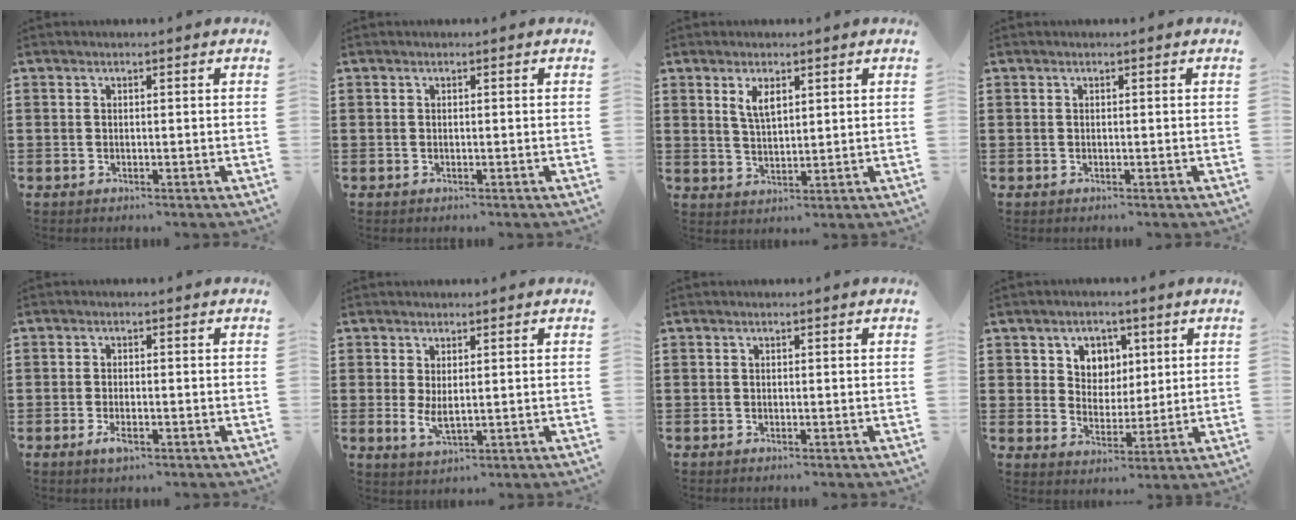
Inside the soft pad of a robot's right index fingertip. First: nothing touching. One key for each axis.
{"total": 0.0}
{"total": 3.5, "fx": 1.9, "fy": 1.5, "fz": 2.6, "tx": -0.056, "ty": 0.005, "tz": 0.033}
{"total": 0.0}
{"total": 2.2, "fx": -0.9, "fy": 0.8, "fz": 1.8, "tx": -0.039, "ty": -0.004, "tz": -0.019}
{"total": 2.9, "fx": 0.8, "fy": 1.0, "fz": 2.6, "tx": -0.058, "ty": -0.002, "tz": 0.014}
{"total": 0.0}
{"total": 4.9, "fx": 2.3, "fy": 4.3, "fz": 0.6, "tx": -0.030, "ty": 0.007, "tz": 0.037}